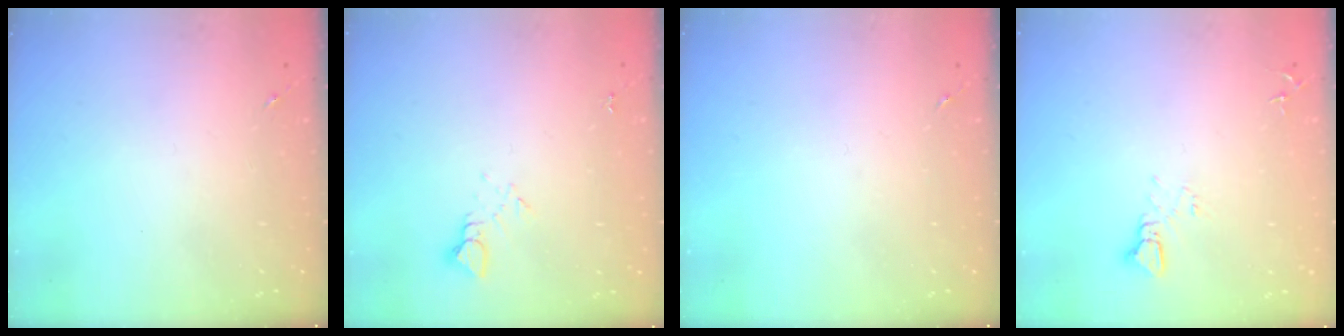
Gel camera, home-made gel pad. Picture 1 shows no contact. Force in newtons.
{"total": 4.0, "press": 4.0, "slide": 0.4}
{"total": 0.0}
{"total": 3.4, "press": 3.4, "slide": 0.4}